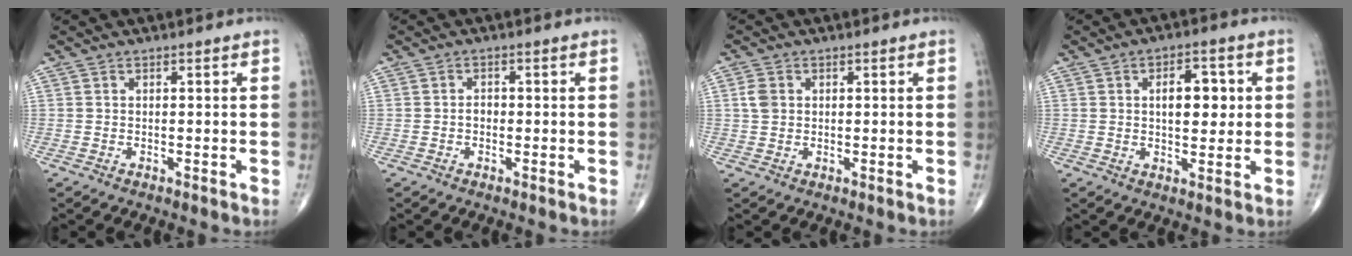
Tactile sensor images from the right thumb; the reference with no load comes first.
{"total": 1.4, "force": [-0.4, 1.0, 0.9], "torque": [-0.007, 0.004, -0.009]}
{"total": 2.7, "force": [0.5, 2.1, 1.6], "torque": [-0.031, 0.004, 0.009]}
{"total": 7.7, "force": [1.3, 4.1, 6.3], "torque": [-0.069, 0.000, 0.020]}